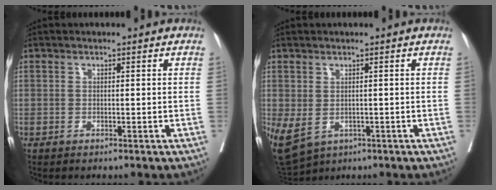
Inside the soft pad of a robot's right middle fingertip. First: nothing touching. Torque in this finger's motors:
{"motor_torque": [0.86, -0.19, 0.76, 0.20]}